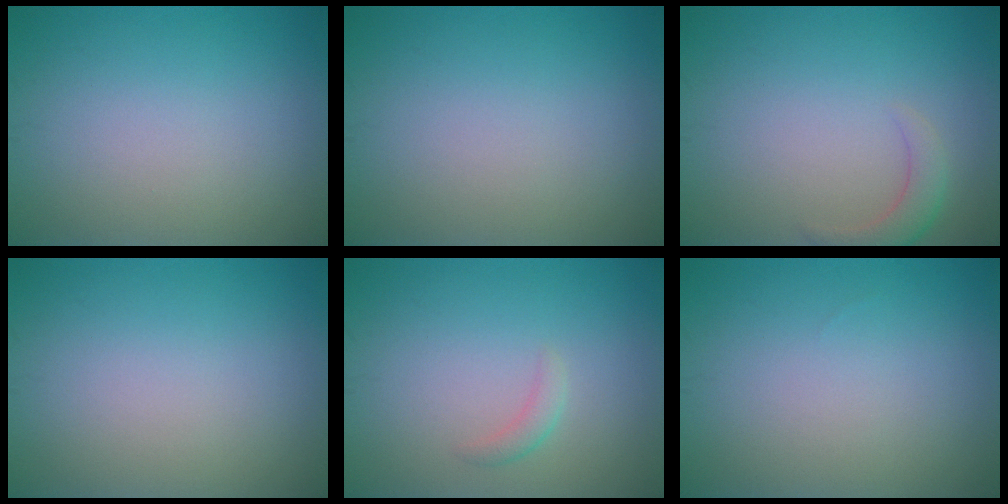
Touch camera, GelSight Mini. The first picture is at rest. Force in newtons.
{"total": 0.0}
{"total": 2.1, "press": 2.1, "slide": 0.2}
{"total": 0.0}
{"total": 1.1, "press": 1.1, "slide": 0.1}
{"total": 0.0}